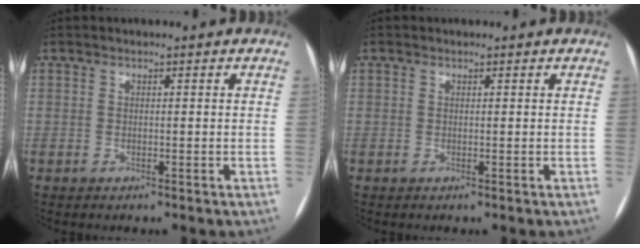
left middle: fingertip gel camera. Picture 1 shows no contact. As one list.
[{"total": 1.0, "force": [-0.2, -0.6, -0.8], "torque": [0.017, 0.001, -0.002]}]